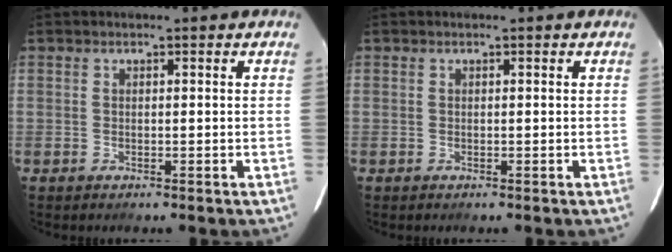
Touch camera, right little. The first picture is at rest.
{"total": 0.0}